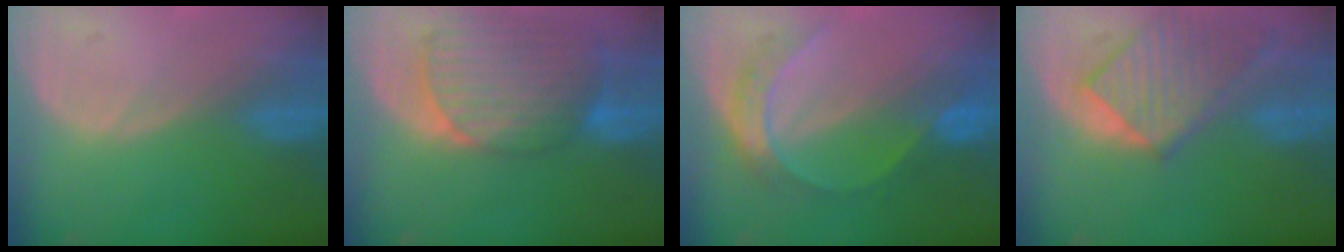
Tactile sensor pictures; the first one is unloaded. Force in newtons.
{"total": 10.0, "press": 8.6, "slide": 5.0}
{"total": 5.6, "press": 5.6, "slide": 0.2}
{"total": 8.8, "press": 7.9, "slide": 4.0}